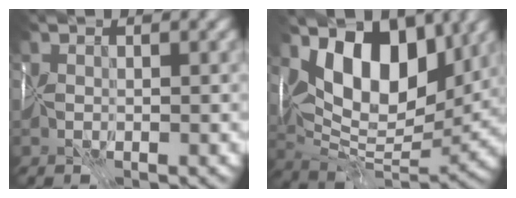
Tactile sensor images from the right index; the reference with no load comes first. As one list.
[{"total": 10.7, "force": [4.8, 5.6, 7.8], "torque": [-0.106, -0.006, 0.085]}]